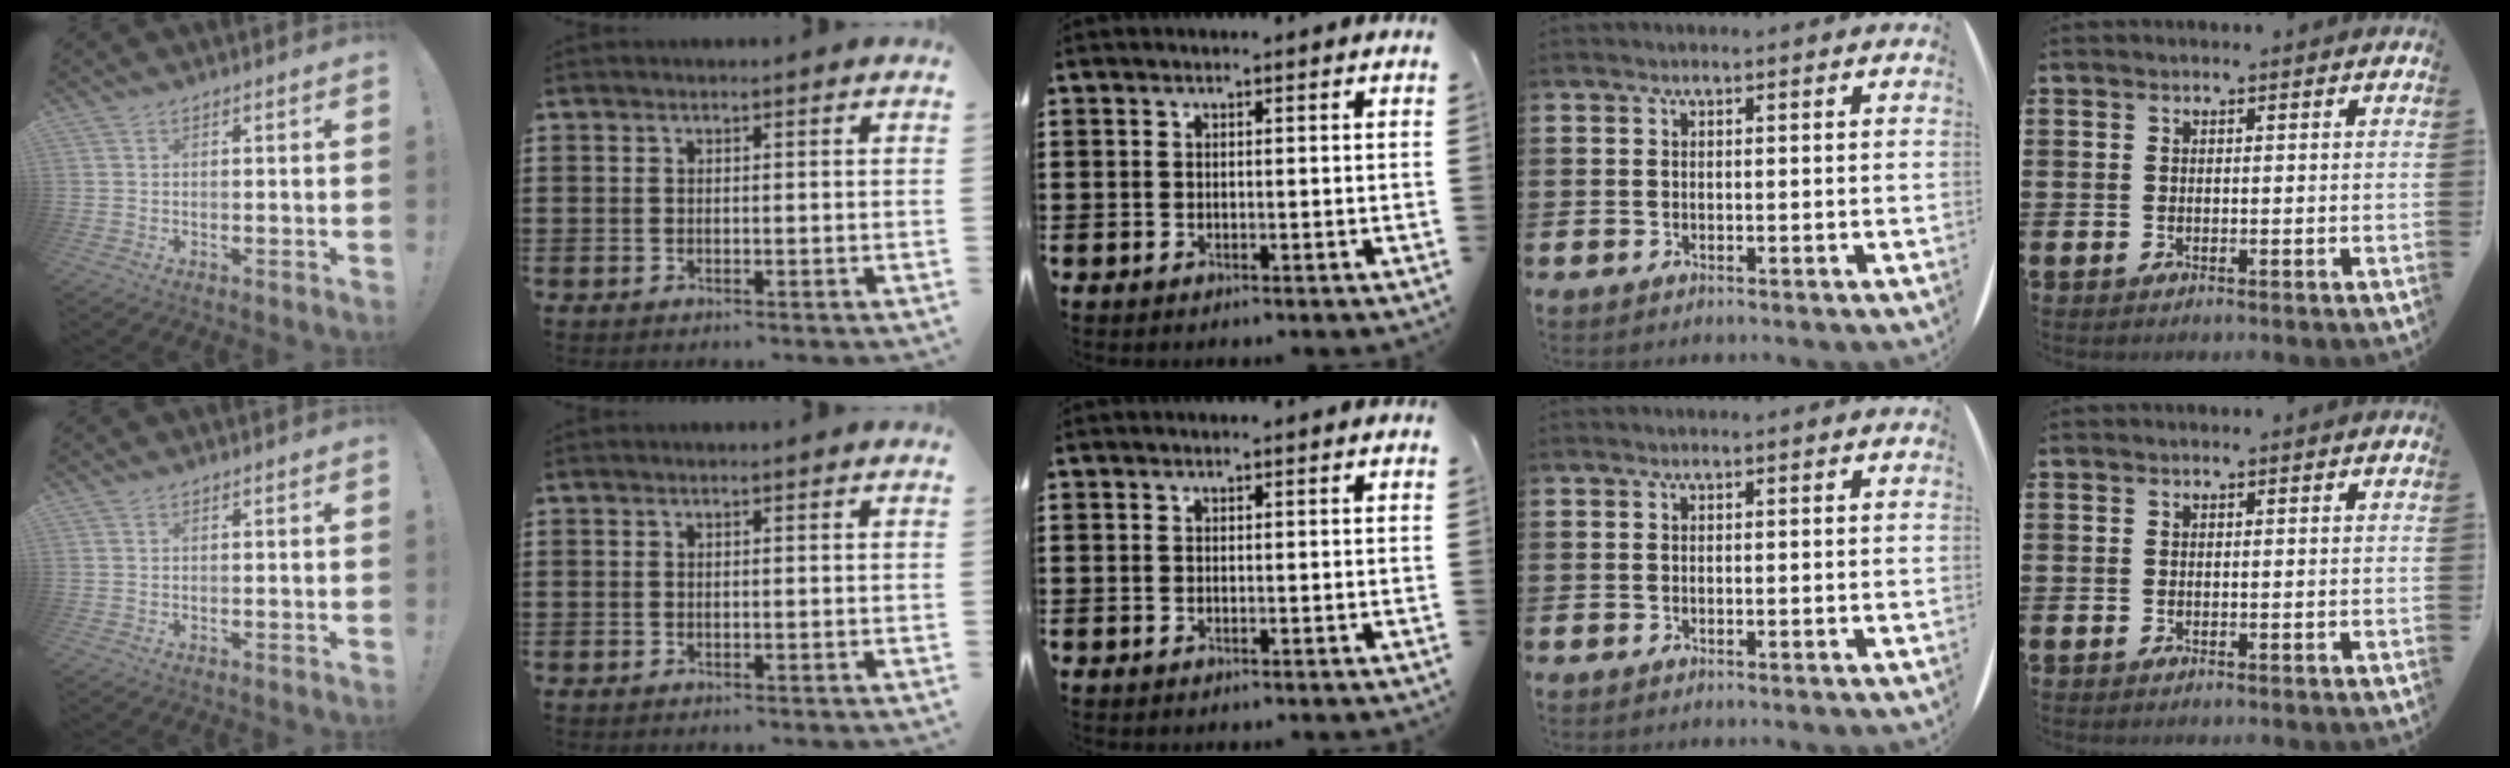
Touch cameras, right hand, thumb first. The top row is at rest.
{}